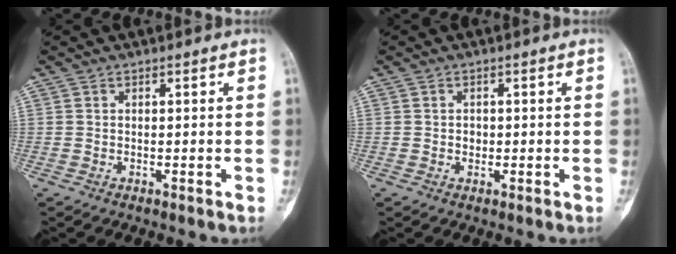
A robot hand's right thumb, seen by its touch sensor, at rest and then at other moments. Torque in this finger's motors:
{"motor_torque": [0.19, 0.00, 0.63, -0.03, -0.03]}